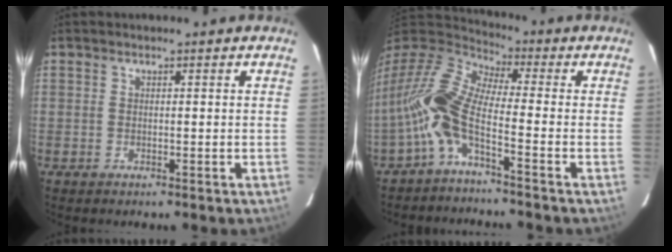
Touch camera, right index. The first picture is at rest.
{"total": 13.1, "force": [-4.3, 4.0, 11.7], "torque": [-0.230, 0.001, -0.096]}